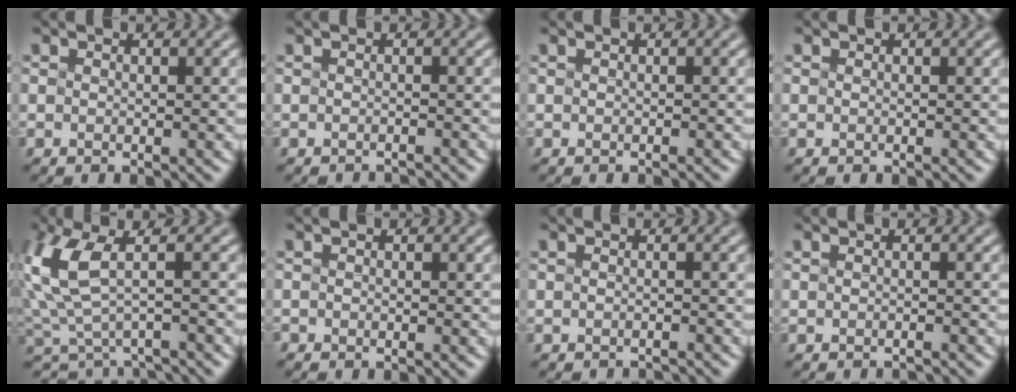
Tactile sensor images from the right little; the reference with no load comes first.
{"total": 1.8, "force": [-1.7, 0.0, 0.5], "torque": [0.003, -0.014, -0.025]}
{"total": 0.6, "force": [-0.3, 0.2, 0.5], "torque": [0.002, -0.006, -0.012]}
{"total": 0.0}
{"total": 6.0, "force": [0.5, 3.0, 5.2], "torque": [-0.131, -0.021, 0.024]}
{"total": 0.6, "force": [-0.6, -0.1, 0.0], "torque": [0.000, -0.012, -0.005]}
{"total": 2.0, "force": [-2.0, -0.1, 0.4], "torque": [0.002, -0.012, -0.026]}
{"total": 1.5, "force": [-1.4, 0.0, 0.5], "torque": [0.005, -0.011, -0.022]}